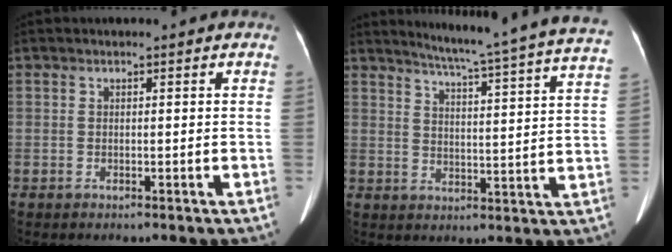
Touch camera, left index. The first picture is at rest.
{"total": 22.9, "force": [20.6, -1.5, 9.9], "torque": [-0.149, -0.074, 0.246]}